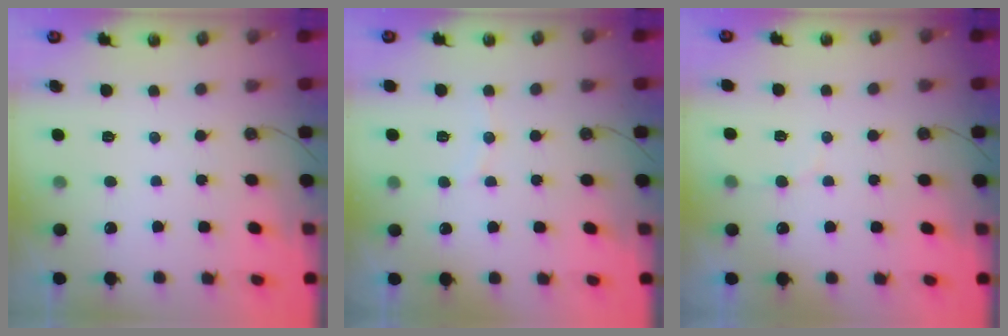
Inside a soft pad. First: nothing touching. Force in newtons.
{"total": 4.4, "press": 4.2, "slide": 1.2}
{"total": 4.1, "press": 3.8, "slide": 1.5}